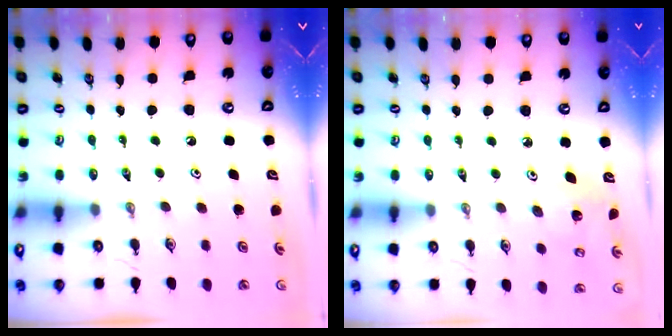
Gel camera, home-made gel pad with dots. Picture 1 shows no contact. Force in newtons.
{"total": 3.5, "press": 3.5, "slide": 0.3}